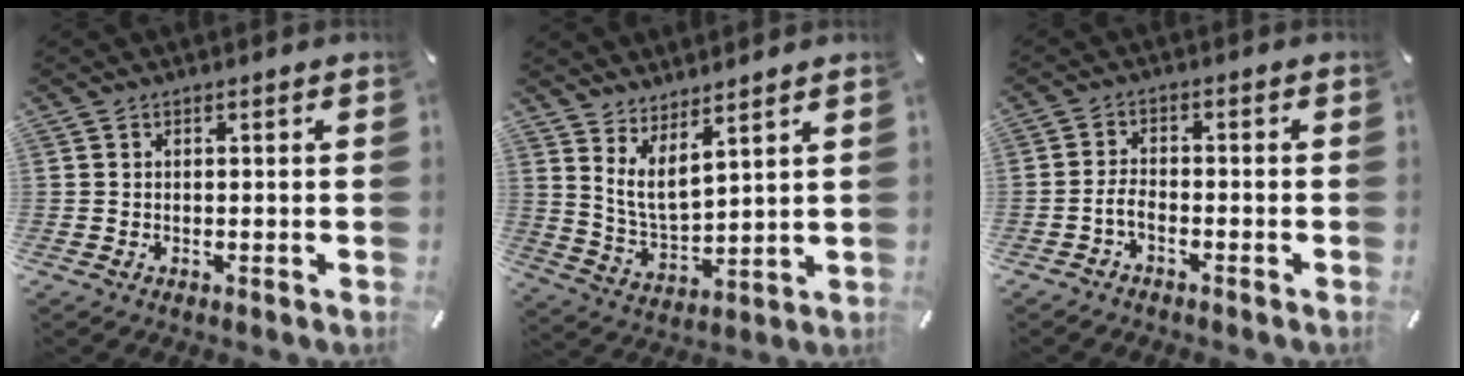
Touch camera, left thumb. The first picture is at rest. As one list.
[{"total": 7.1, "force": [5.4, 2.2, 4.0], "torque": [-0.103, -0.030, 0.101]}, {"total": 3.4, "force": [-2.1, 1.7, 2.1], "torque": [-0.051, 0.008, -0.042]}]